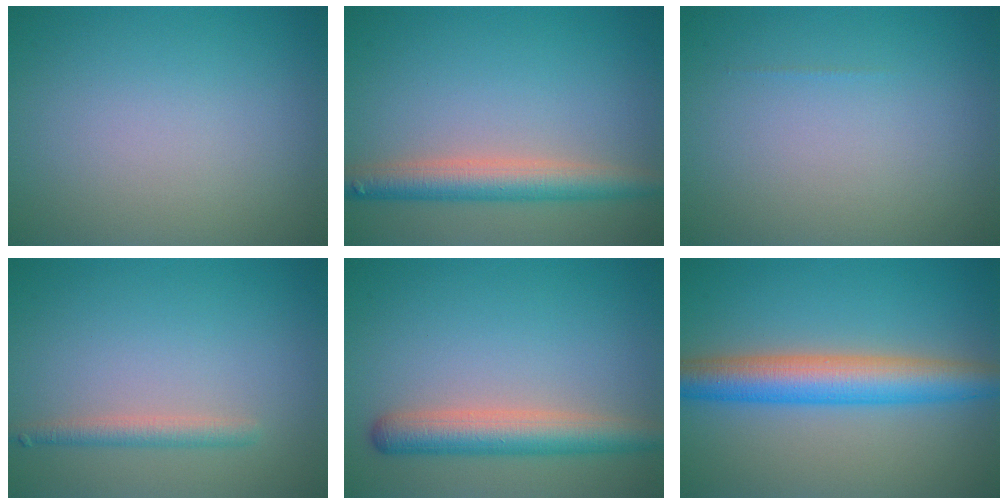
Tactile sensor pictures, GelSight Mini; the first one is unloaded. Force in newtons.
{"total": 4.3, "press": 4.3, "slide": 0.2}
{"total": 0.0}
{"total": 1.8, "press": 1.8, "slide": 0.1}
{"total": 4.7, "press": 4.7, "slide": 0.2}
{"total": 6.4, "press": 6.4, "slide": 0.0}